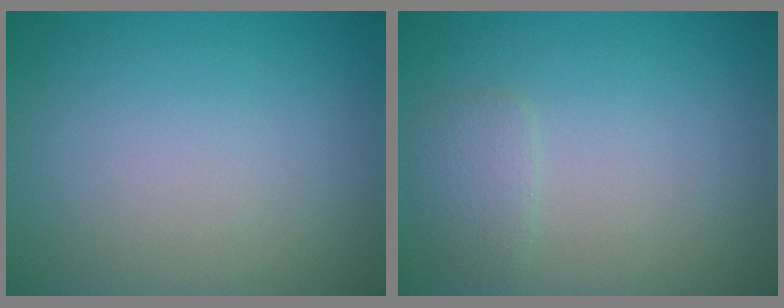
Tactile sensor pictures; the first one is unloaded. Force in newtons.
{"total": 1.6, "press": 1.6, "slide": 0.2}